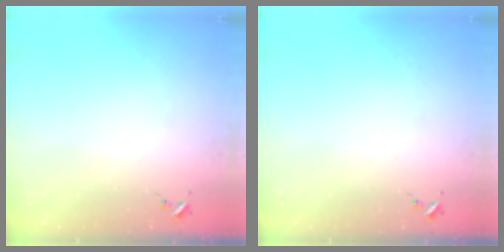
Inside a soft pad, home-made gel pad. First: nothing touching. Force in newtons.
{"total": 0.0}